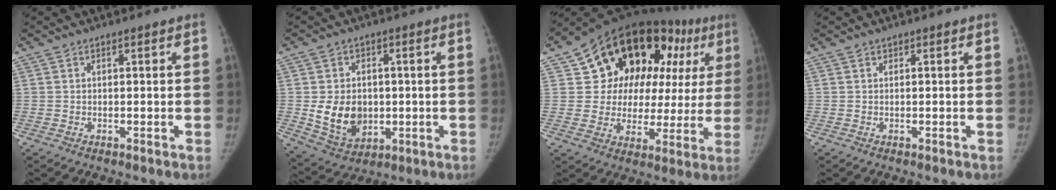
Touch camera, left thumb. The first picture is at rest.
{"total": 10.3, "force": [-0.4, 8.1, 6.4], "torque": [-0.078, -0.009, 0.015]}
{"total": 25.0, "force": [10.2, 15.7, 16.6], "torque": [-0.176, 0.019, 0.151]}
{"total": 0.0}